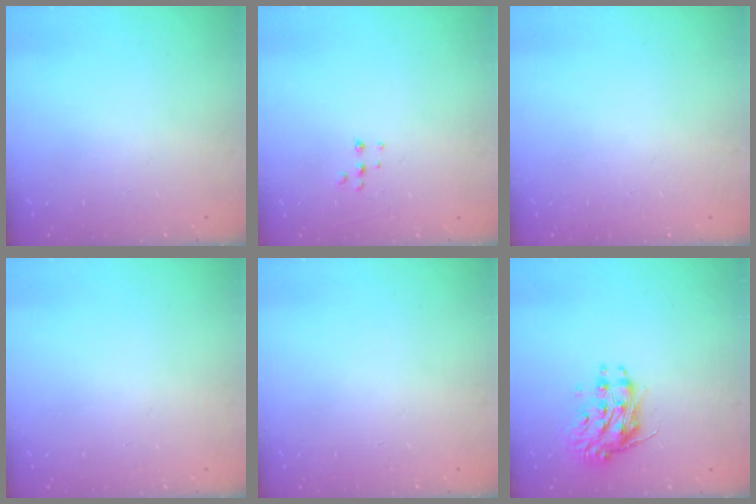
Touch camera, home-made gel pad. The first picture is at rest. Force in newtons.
{"total": 4.5, "press": 4.4, "slide": 0.7}
{"total": 0.0}
{"total": 0.0}
{"total": 0.0}
{"total": 10.4, "press": 10.4, "slide": 0.8}